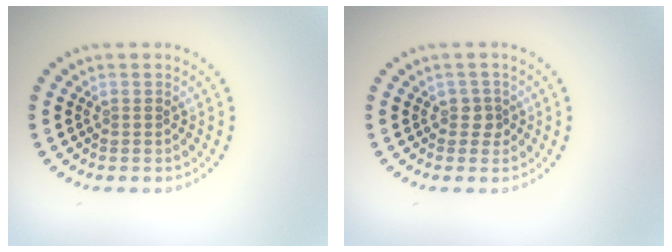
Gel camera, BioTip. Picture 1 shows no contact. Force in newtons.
{"total": 1.3, "press": 1.1, "slide": 0.7}